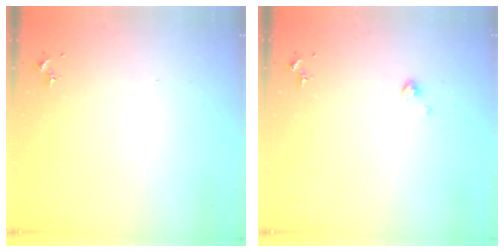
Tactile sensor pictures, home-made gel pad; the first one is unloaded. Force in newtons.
{"total": 2.5, "press": 2.4, "slide": 0.2}